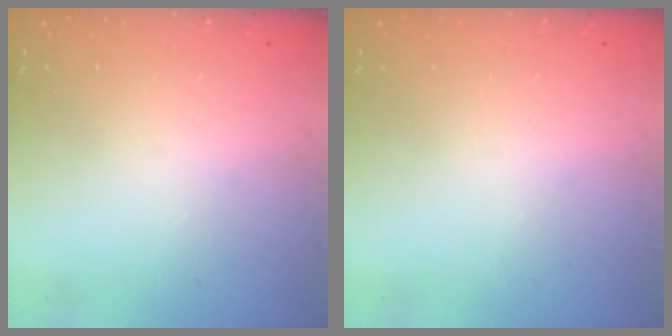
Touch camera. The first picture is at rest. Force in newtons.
{"total": 0.0}